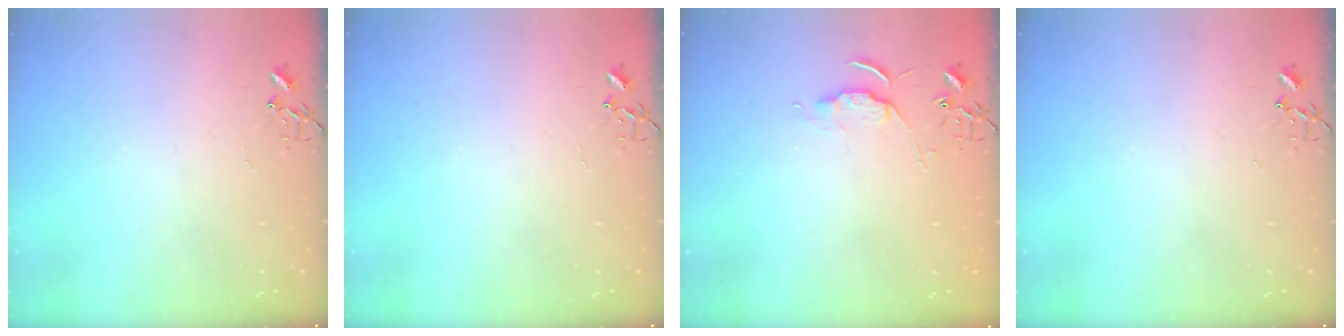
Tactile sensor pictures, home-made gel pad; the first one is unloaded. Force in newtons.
{"total": 0.0}
{"total": 5.1, "press": 5.0, "slide": 0.6}
{"total": 0.0}